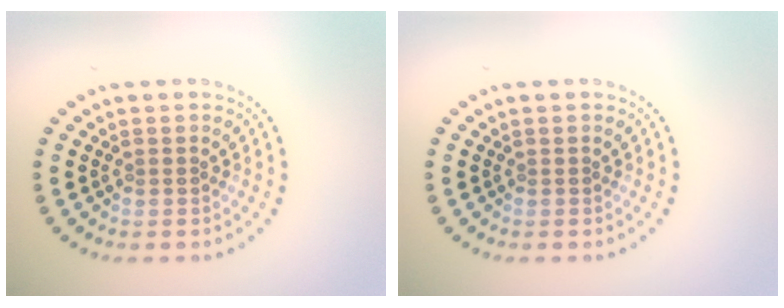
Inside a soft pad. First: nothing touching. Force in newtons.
{"total": 0.0}